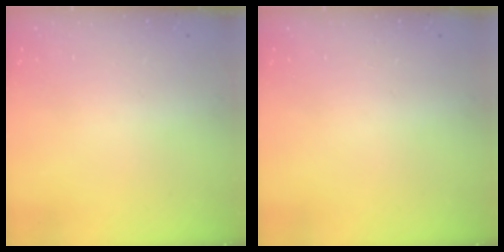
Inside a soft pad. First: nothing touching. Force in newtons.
{"total": 0.0}